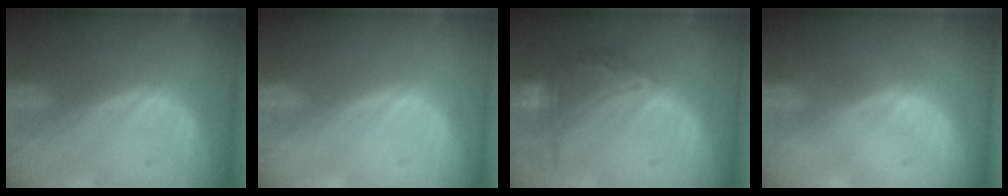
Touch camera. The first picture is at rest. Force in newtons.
{"total": 0.0}
{"total": 7.7, "press": 7.7, "slide": 0.3}
{"total": 0.0}